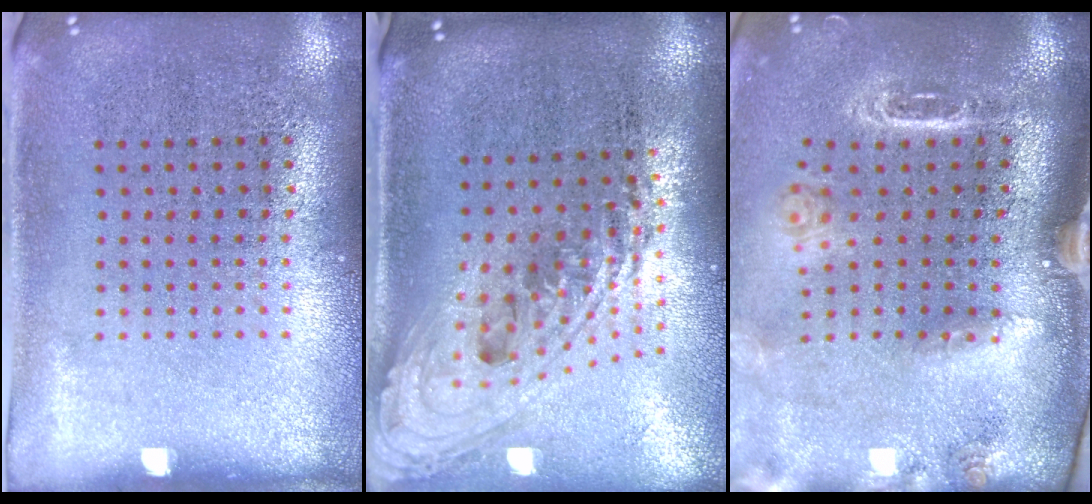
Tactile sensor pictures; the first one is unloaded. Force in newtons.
{"total": 2.3, "press": 1.7, "slide": 1.6}
{"total": 2.2, "press": 1.9, "slide": 1.0}